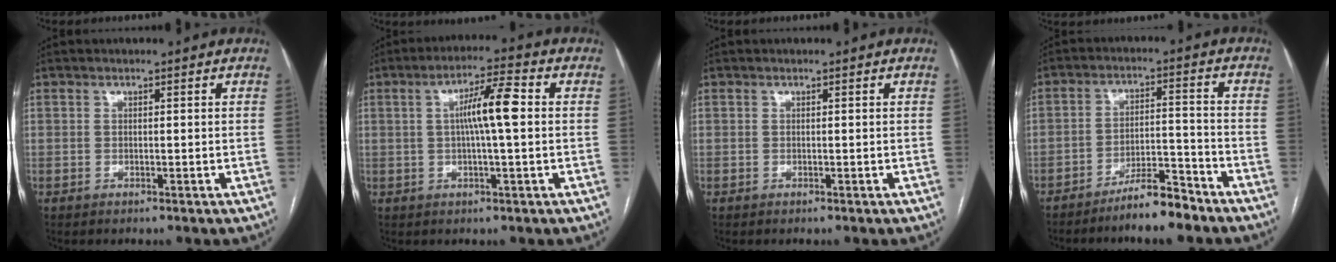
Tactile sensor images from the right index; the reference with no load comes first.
{"total": 7.4, "force": [0.7, 0.5, 7.4], "torque": [-0.131, 0.013, 0.008]}
{"total": 0.0}
{"total": 7.3, "force": [-6.1, 1.0, 3.9], "torque": [-0.063, 0.001, -0.107]}